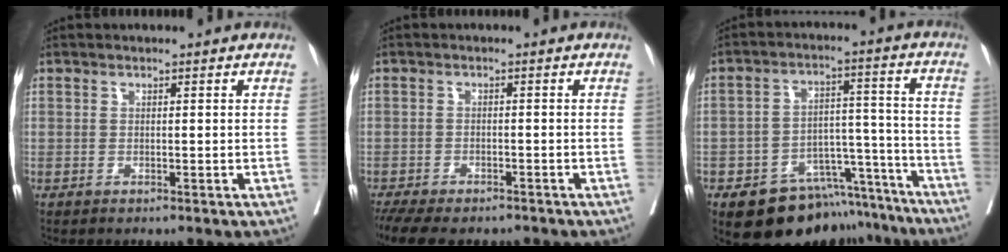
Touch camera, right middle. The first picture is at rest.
{"total": 11.4, "force": [-9.4, 4.0, 5.2], "torque": [-0.104, -0.007, -0.130]}
{"total": 11.1, "force": [-8.3, 6.2, 4.1], "torque": [-0.025, 0.053, -0.109]}